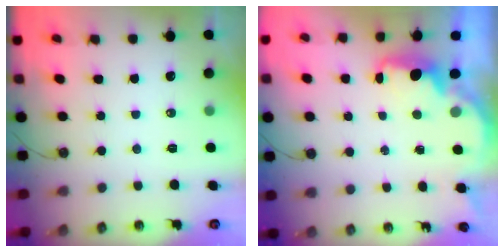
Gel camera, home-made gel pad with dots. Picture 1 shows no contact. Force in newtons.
{"total": 2.4, "press": 2.2, "slide": 0.8}